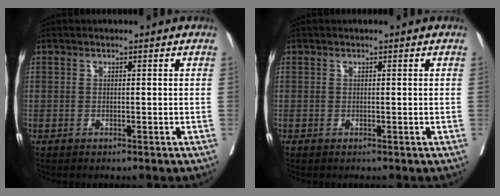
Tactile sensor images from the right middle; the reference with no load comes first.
{"total": 0.0}